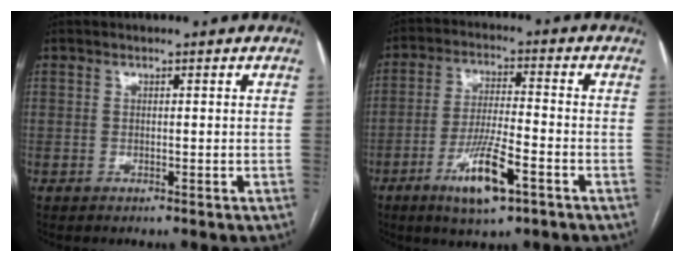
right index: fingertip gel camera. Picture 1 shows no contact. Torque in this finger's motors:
{"motor_torque": [1.33, -0.26, 0.35, 0.12]}